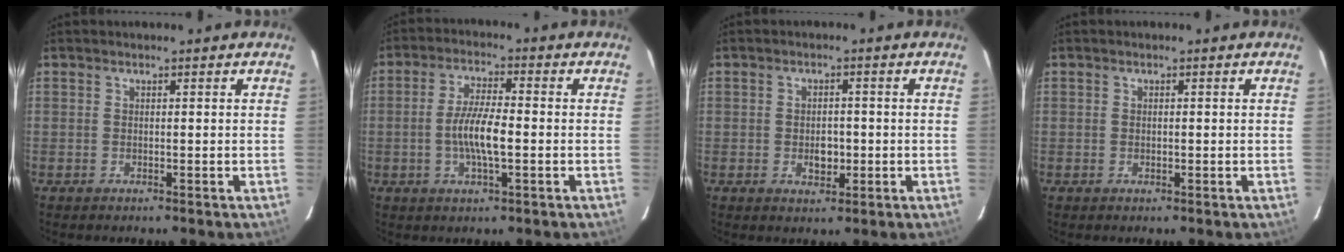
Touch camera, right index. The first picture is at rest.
{"total": 7.2, "force": [-1.4, 1.6, 6.9], "torque": [-0.135, 0.002, -0.027]}
{"total": 3.5, "force": [-0.8, 2.4, 2.4], "torque": [-0.042, 0.002, -0.009]}
{"total": 0.5, "force": [0.0, 0.4, 0.3], "torque": [-0.005, 0.001, 0.000]}